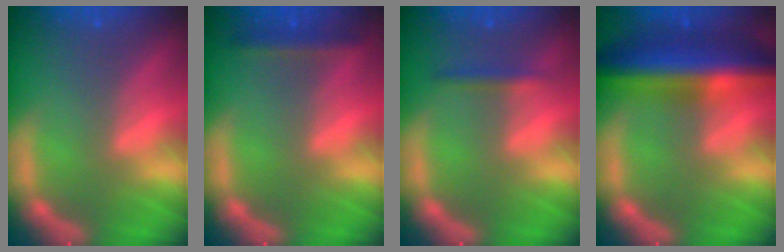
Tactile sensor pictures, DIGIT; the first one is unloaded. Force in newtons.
{"total": 1.9}
{"total": 1.4}
{"total": 9.5}